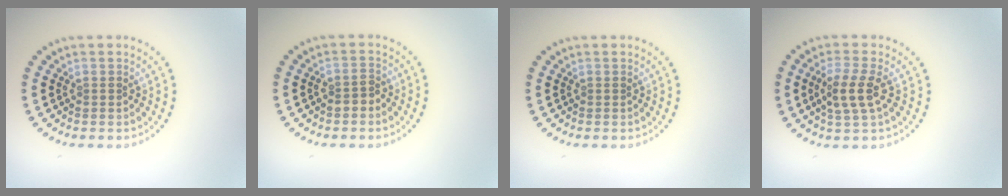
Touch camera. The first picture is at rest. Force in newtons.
{"total": 1.4, "press": 1.3, "slide": 0.6}
{"total": 0.0}
{"total": 3.0, "press": 2.8, "slide": 1.2}